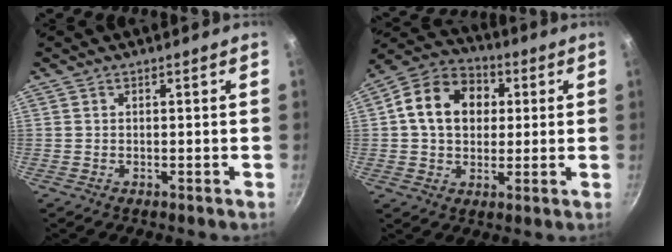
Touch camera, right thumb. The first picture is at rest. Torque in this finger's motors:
{"motor_torque": [-0.44, 0.77, 0.17, -0.05, 0.12]}